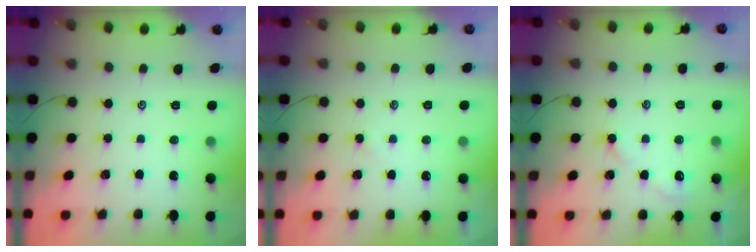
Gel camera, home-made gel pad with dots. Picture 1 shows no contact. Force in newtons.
{"total": 1.8, "press": 1.7, "slide": 0.3}
{"total": 3.3, "press": 3.3, "slide": 0.4}